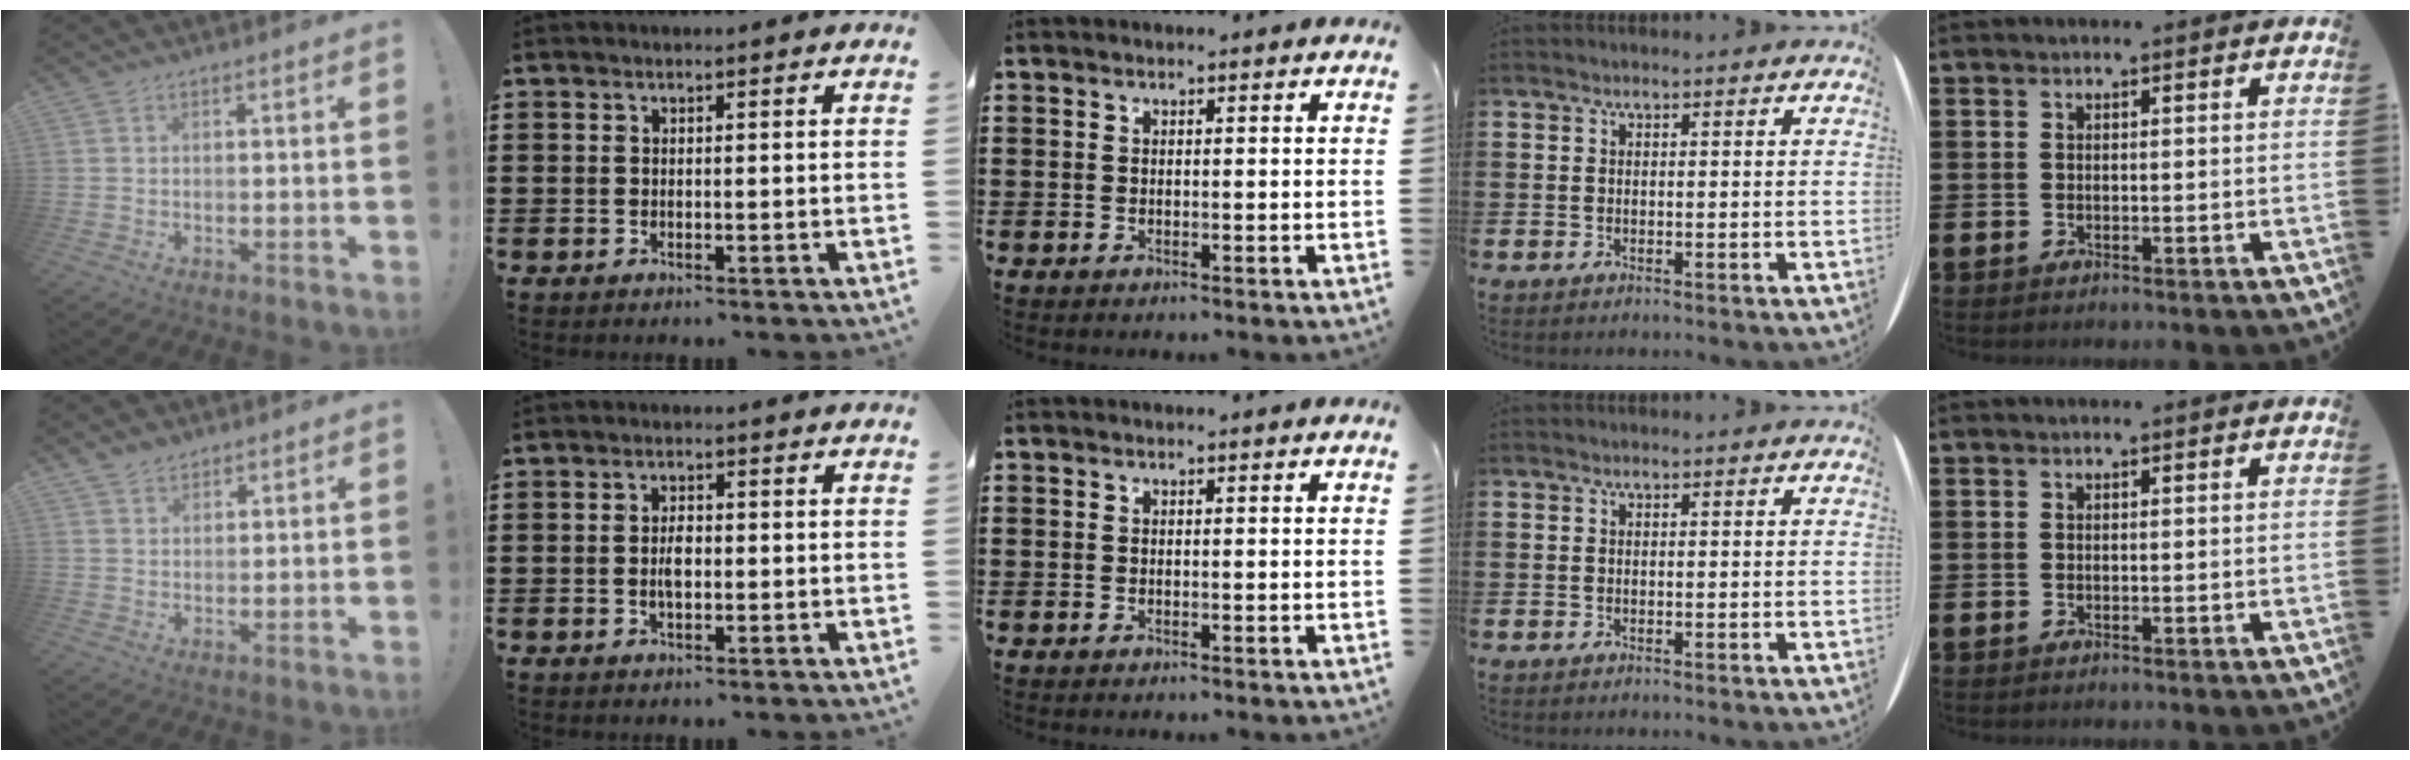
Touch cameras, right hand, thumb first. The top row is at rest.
{"thumb": {"total": 3.3, "force": [2.7, 1.7, 0.8], "torque": [-0.012, -0.016, 0.051]}, "index": {"total": 2.8, "force": [-0.2, 1.3, 2.5], "torque": [-0.047, 0.002, -0.004]}}